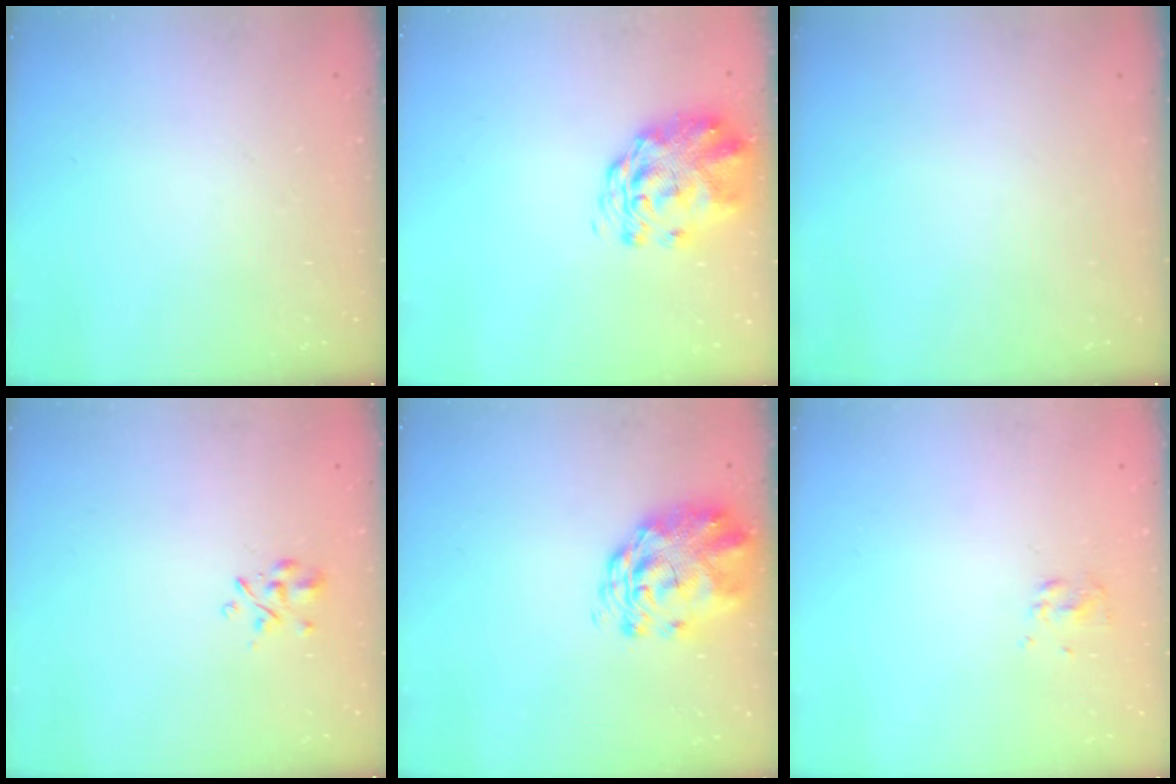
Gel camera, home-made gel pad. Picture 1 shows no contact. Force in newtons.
{"total": 2.9, "press": 2.7, "slide": 1.1}
{"total": 0.0}
{"total": 2.7, "press": 2.5, "slide": 1.0}
{"total": 3.6, "press": 3.4, "slide": 1.2}
{"total": 2.7, "press": 2.5, "slide": 0.8}